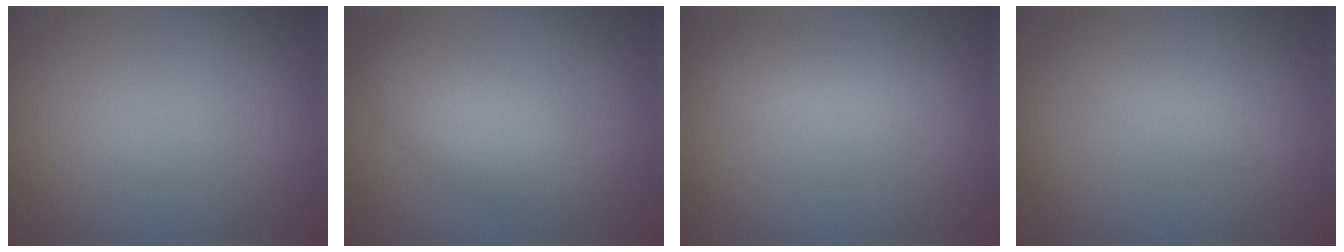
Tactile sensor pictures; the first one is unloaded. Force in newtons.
{"total": 3.5, "press": 3.5, "slide": 0.1}
{"total": 2.9, "press": 2.9, "slide": 0.1}
{"total": 2.3, "press": 2.3, "slide": 0.1}